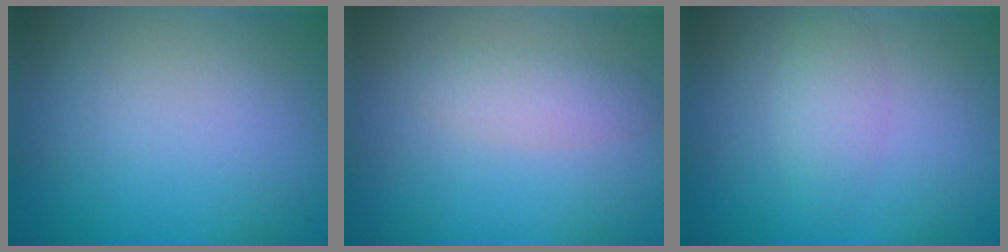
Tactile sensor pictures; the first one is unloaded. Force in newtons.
{"total": 1.7, "press": 1.7, "slide": 0.1}
{"total": 1.9, "press": 1.9, "slide": 0.0}